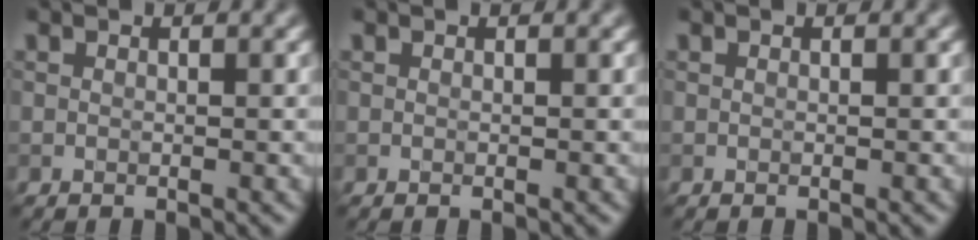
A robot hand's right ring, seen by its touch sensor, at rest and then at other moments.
{"total": 0.0}
{"total": 0.0}